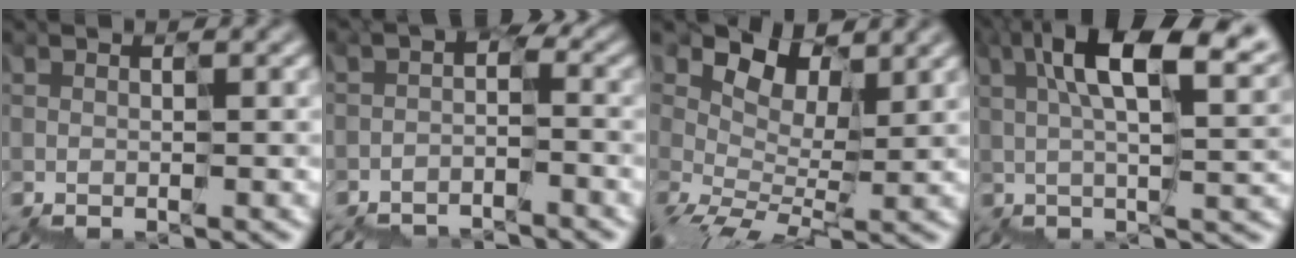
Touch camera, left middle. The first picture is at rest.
{"total": 3.8, "force": [-3.4, 1.1, 1.0], "torque": [-0.032, -0.011, -0.049]}
{"total": 5.0, "force": [2.9, 2.7, 3.0], "torque": [-0.084, 0.008, 0.057]}
{"total": 10.3, "force": [3.9, 3.7, 8.8], "torque": [-0.144, 0.016, 0.070]}